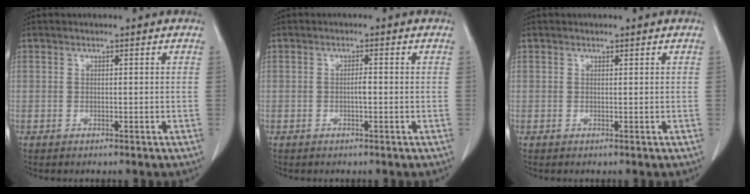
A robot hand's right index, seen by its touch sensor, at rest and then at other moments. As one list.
[{"total": 1.4, "force": [-0.2, 0.2, 1.4], "torque": [-0.025, 0.002, -0.005]}, {"total": 0.0}]